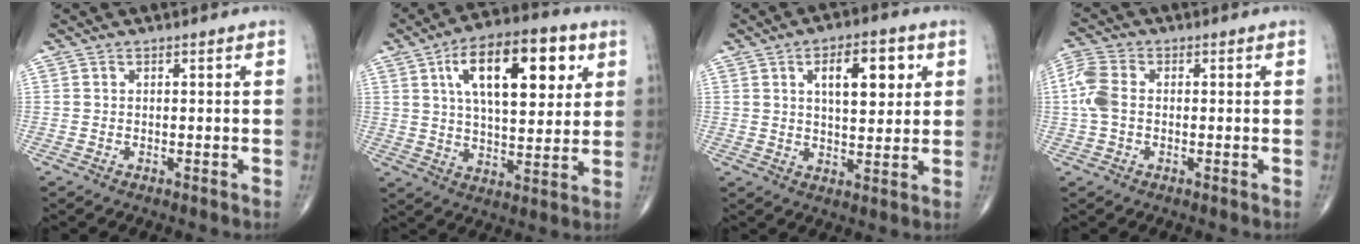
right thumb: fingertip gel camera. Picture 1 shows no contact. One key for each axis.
{"total": 19.2, "fx": 6.9, "fy": 8.6, "fz": 15.7, "tx": -0.214, "ty": -0.011, "tz": 0.107}
{"total": 12.5, "fx": 4.2, "fy": 5.8, "fz": 10.2, "tx": -0.117, "ty": -0.009, "tz": 0.062}
{"total": 6.3, "fx": 0.0, "fy": 4.2, "fz": 4.7, "tx": -0.124, "ty": 0.015, "tz": -0.006}